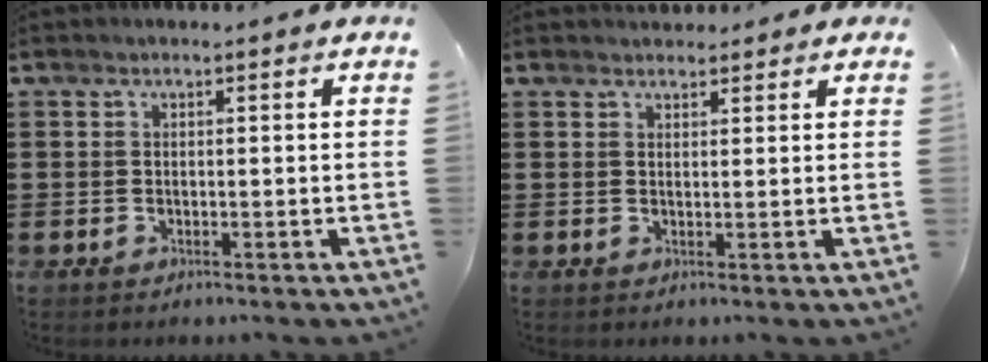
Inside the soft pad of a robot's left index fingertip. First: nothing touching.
{"total": 1.8, "force": [1.7, 0.7, 0.1], "torque": [0.001, 0.002, 0.030]}